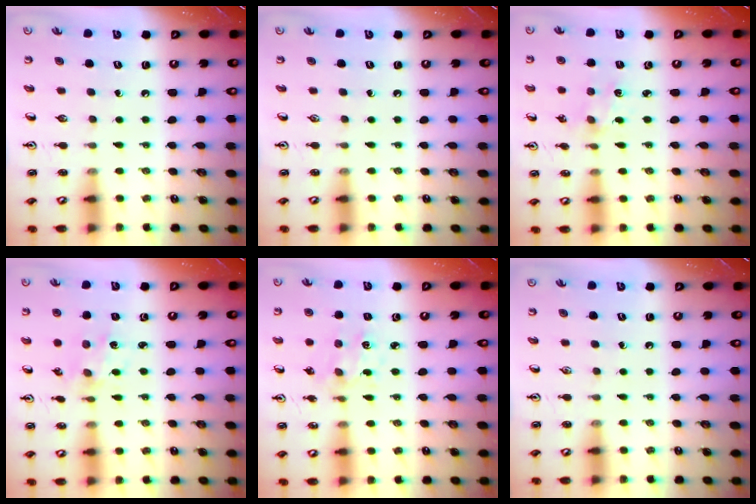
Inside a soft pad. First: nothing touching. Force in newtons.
{"total": 0.0}
{"total": 1.3, "press": 1.2, "slide": 0.4}
{"total": 1.7, "press": 1.6, "slide": 0.3}
{"total": 1.3, "press": 1.3, "slide": 0.1}
{"total": 0.0}